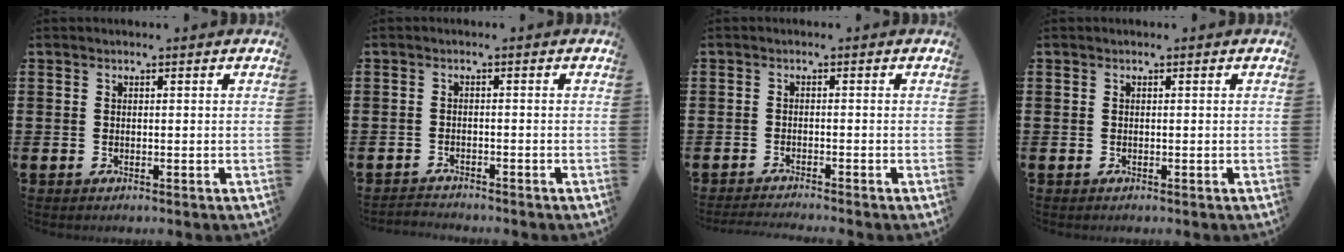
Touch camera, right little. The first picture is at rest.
{"total": 1.1, "force": [-1.1, 0.0, -0.1], "torque": [-0.002, 0.002, -0.023]}
{"total": 1.2, "force": [-1.2, -0.2, 0.2], "torque": [-0.003, 0.000, -0.023]}
{"total": 0.0}